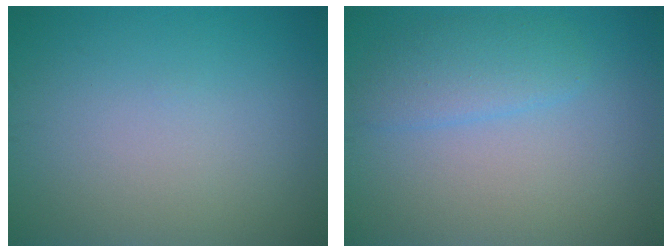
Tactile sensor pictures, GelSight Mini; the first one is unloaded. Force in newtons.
{"total": 2.7, "press": 2.7, "slide": 0.2}